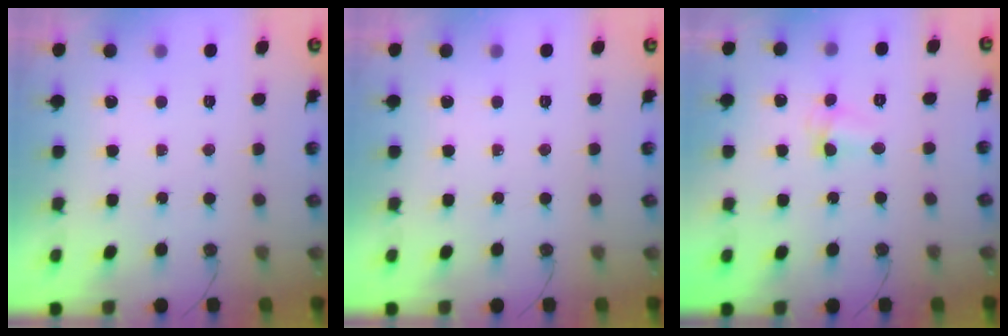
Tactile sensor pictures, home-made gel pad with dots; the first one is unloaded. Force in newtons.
{"total": 0.0}
{"total": 2.7, "press": 2.6, "slide": 0.5}